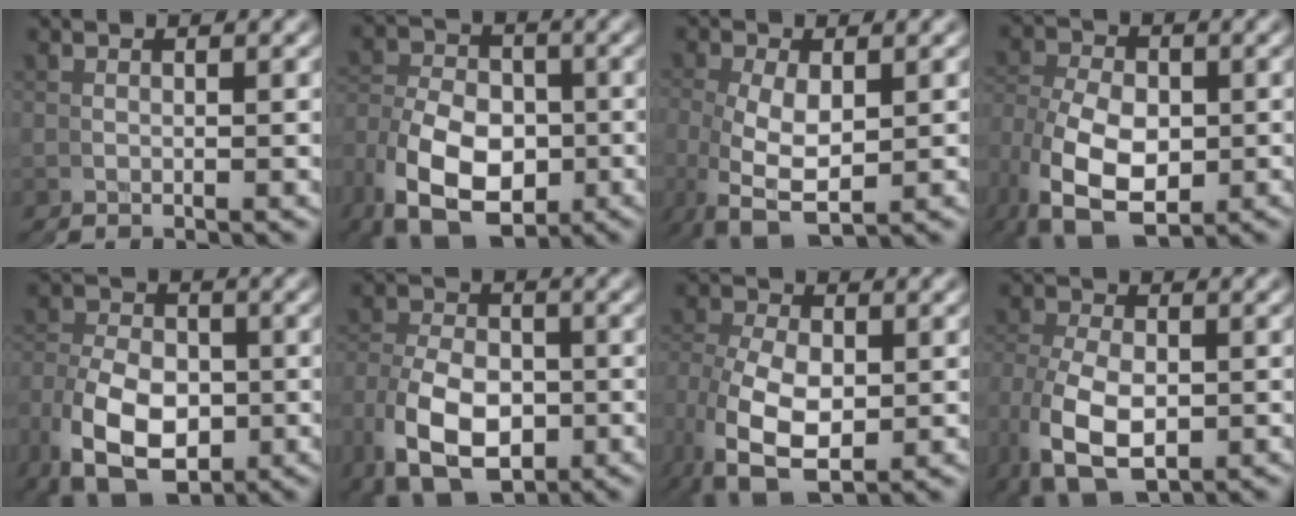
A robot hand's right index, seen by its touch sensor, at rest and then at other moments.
{"total": 8.8, "force": [-2.9, 6.8, 4.8], "torque": [-0.098, -0.038, -0.030]}
{"total": 5.4, "force": [-2.2, 3.4, 3.6], "torque": [-0.098, -0.028, -0.022]}
{"total": 7.3, "force": [-2.1, 5.7, 4.0], "torque": [-0.105, -0.042, -0.010]}
{"total": 7.7, "force": [-2.8, 6.0, 4.0], "torque": [-0.084, -0.032, -0.029]}
{"total": 7.1, "force": [-2.7, 5.5, 3.6], "torque": [-0.073, -0.028, -0.031]}
{"total": 5.8, "force": [-1.5, 4.5, 3.3], "torque": [-0.099, -0.031, -0.007]}
{"total": 4.9, "force": [-1.7, 3.7, 2.7], "torque": [-0.074, -0.023, -0.011]}